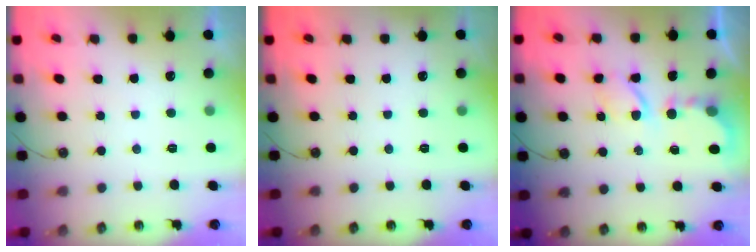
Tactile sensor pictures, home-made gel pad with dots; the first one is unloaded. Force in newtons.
{"total": 0.0}
{"total": 6.1, "press": 6.0, "slide": 0.6}